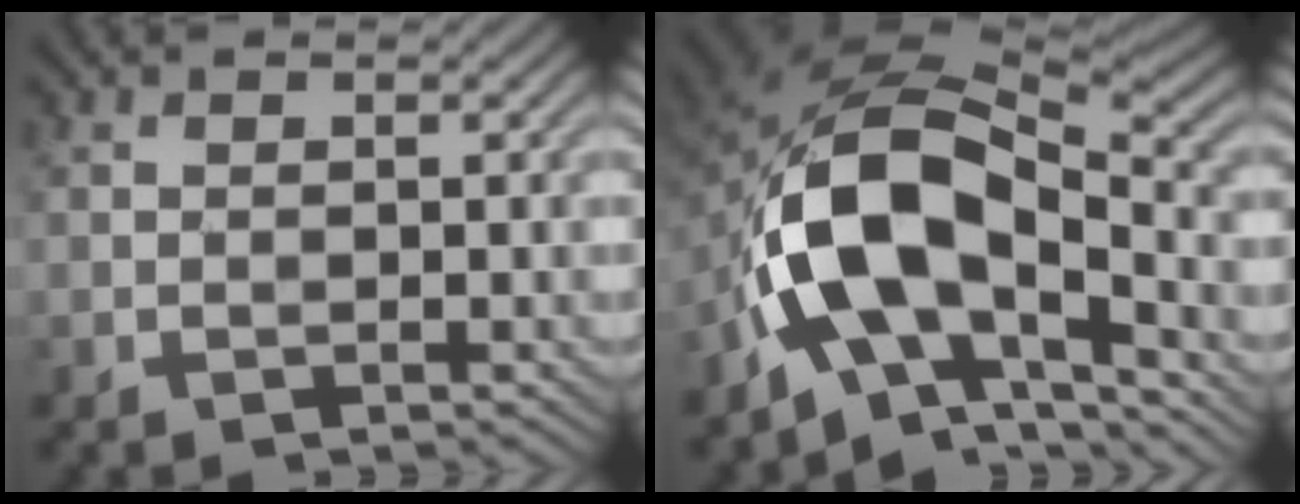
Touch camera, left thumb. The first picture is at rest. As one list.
[{"total": 15.2, "force": [-4.0, 8.5, 11.9], "torque": [-0.215, 0.001, -0.085]}]